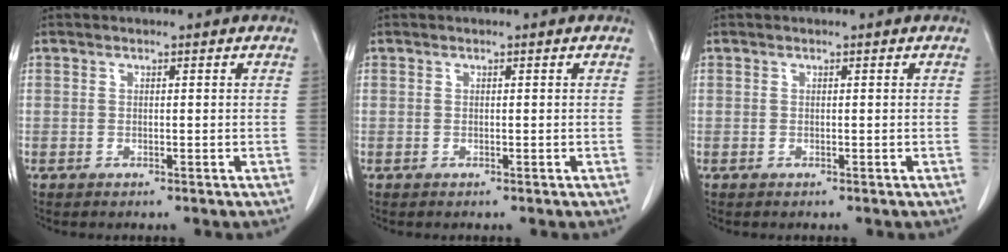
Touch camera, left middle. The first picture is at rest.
{"total": 0.0}
{"total": 0.0}